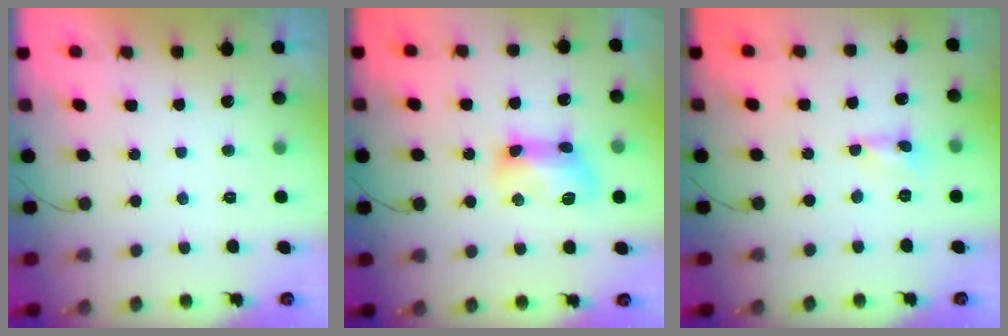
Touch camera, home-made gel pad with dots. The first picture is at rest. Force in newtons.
{"total": 10.5, "press": 10.5, "slide": 1.3}
{"total": 0.0}